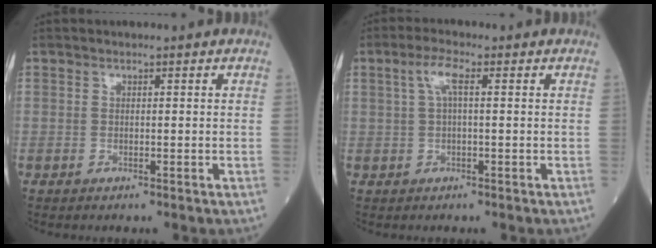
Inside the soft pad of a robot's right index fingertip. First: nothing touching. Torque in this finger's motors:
{"motor_torque": [0.48, 0.32, 0.04, 0.06]}